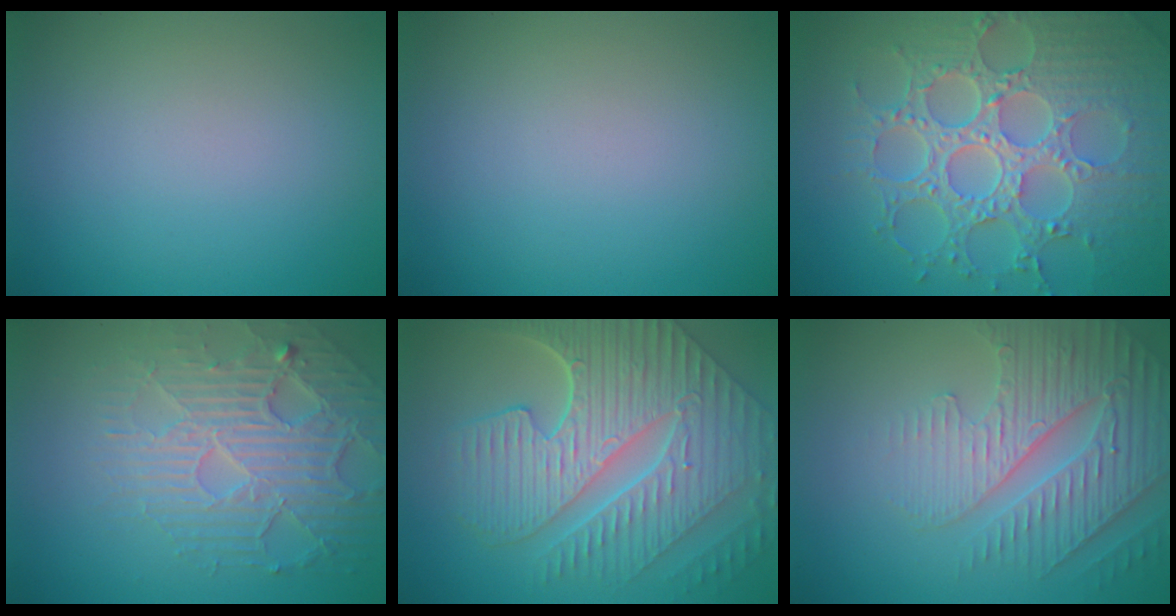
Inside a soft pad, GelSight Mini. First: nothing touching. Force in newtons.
{"total": 0.0}
{"total": 8.9, "press": 6.6, "slide": 6.0}
{"total": 5.8, "press": 4.6, "slide": 3.5}
{"total": 10.2, "press": 6.9, "slide": 7.4}
{"total": 4.8, "press": 4.4, "slide": 1.9}